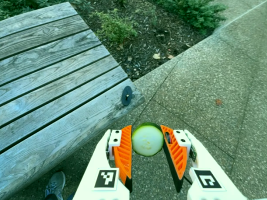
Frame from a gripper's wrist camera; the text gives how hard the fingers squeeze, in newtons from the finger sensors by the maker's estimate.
{"total": 7.5, "left": 7.5, "right": 7.6}